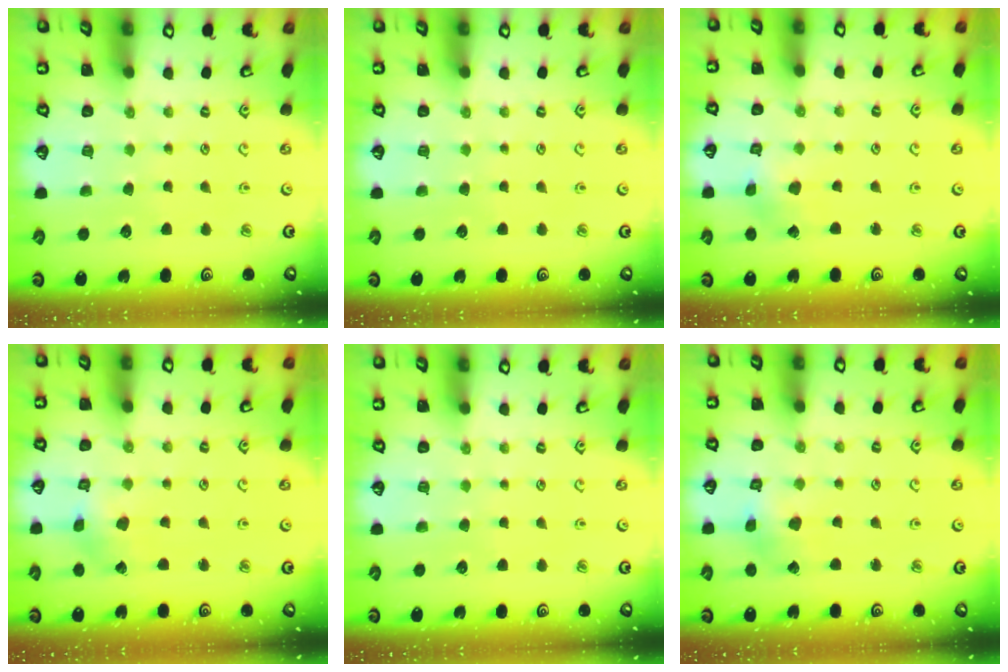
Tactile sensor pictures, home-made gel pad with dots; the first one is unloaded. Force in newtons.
{"total": 0.0}
{"total": 2.1, "press": 2.1, "slide": 0.3}
{"total": 2.4, "press": 2.3, "slide": 0.4}
{"total": 0.0}
{"total": 3.3, "press": 3.3, "slide": 0.5}